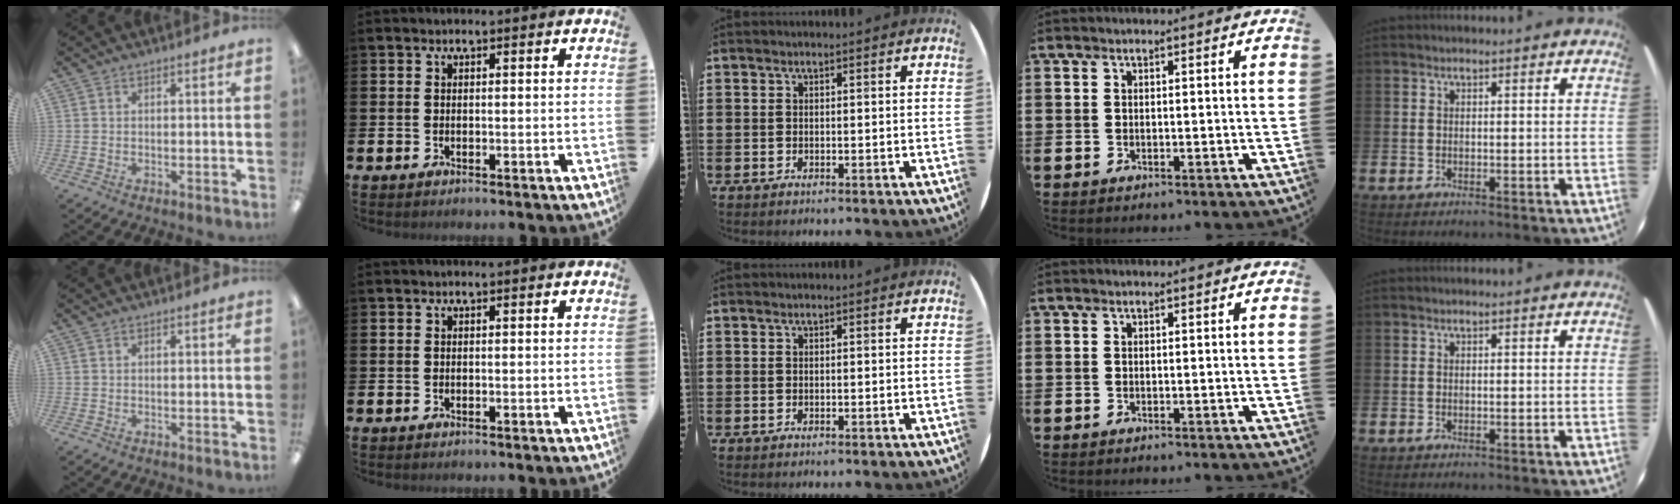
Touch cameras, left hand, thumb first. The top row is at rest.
{}